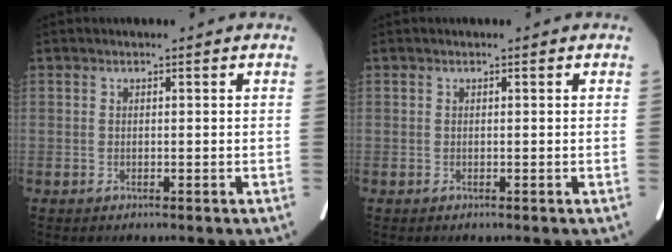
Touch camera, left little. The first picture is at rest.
{"total": 0.0}